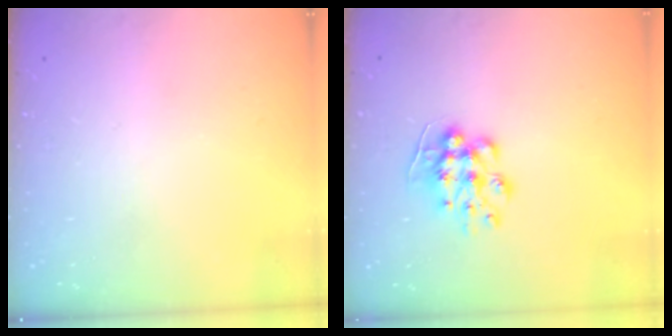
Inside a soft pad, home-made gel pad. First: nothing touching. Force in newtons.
{"total": 9.0, "press": 9.0, "slide": 0.5}